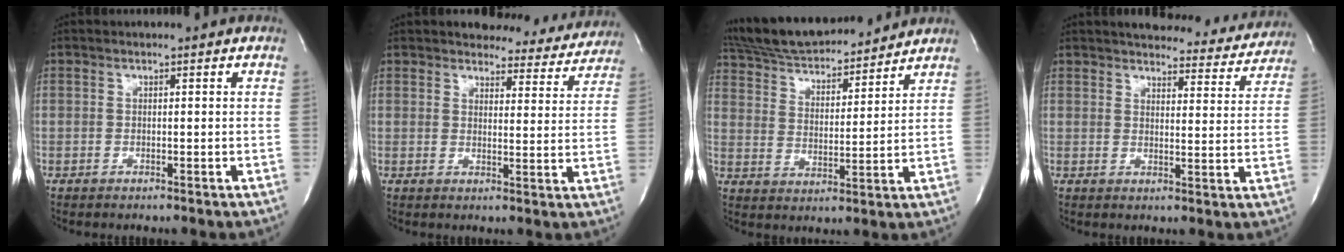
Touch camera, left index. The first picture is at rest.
{"total": 11.4, "force": [10.8, 3.4, 1.6], "torque": [0.009, -0.027, 0.110]}
{"total": 18.1, "force": [16.7, 3.4, 6.2], "torque": [-0.109, 0.021, 0.269]}
{"total": 16.6, "force": [15.6, 4.2, 4.1], "torque": [-0.029, -0.023, 0.174]}